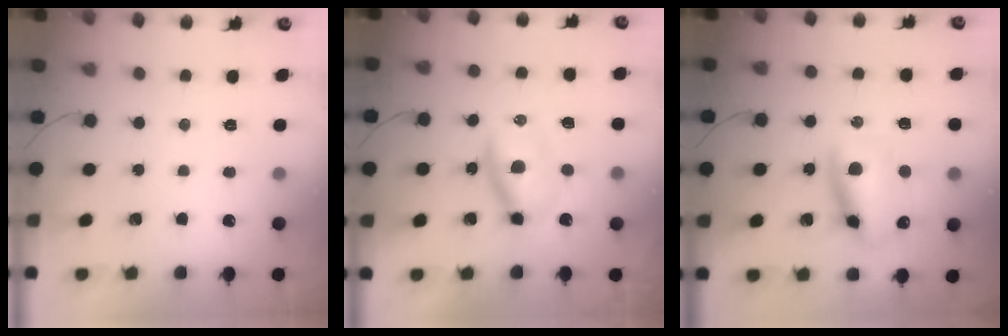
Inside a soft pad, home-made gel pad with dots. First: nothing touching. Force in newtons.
{"total": 7.5, "press": 7.4, "slide": 1.2}
{"total": 12.6, "press": 12.3, "slide": 2.9}